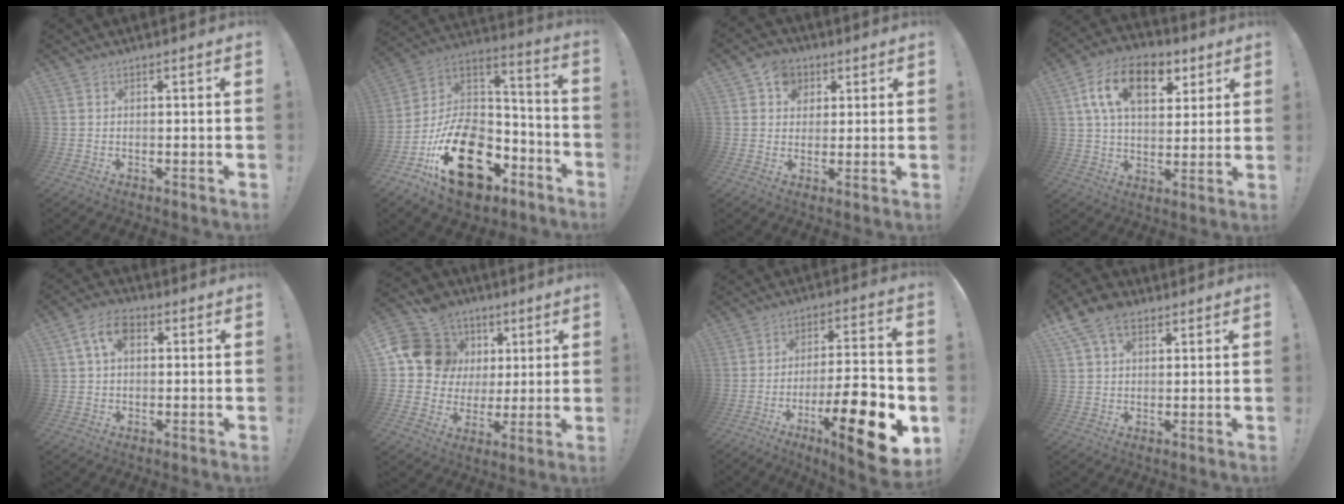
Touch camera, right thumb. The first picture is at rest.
{"total": 25.3, "force": [-10.4, 16.2, 16.4], "torque": [-0.282, 0.067, -0.158]}
{"total": 7.7, "force": [3.0, 6.6, 2.6], "torque": [-0.027, -0.008, 0.058]}
{"total": 17.6, "force": [7.3, 10.8, 11.8], "torque": [-0.193, -0.016, 0.131]}
{"total": 8.1, "force": [2.3, 5.5, 5.4], "torque": [-0.092, 0.011, 0.046]}
{"total": 17.6, "force": [5.8, 15.1, 6.9], "torque": [-0.101, -0.014, 0.138]}
{"total": 21.3, "force": [-8.6, 5.9, 18.6], "torque": [-0.278, 0.047, -0.126]}
{"total": 9.7, "force": [5.0, 6.2, 5.5], "torque": [-0.096, -0.007, 0.098]}